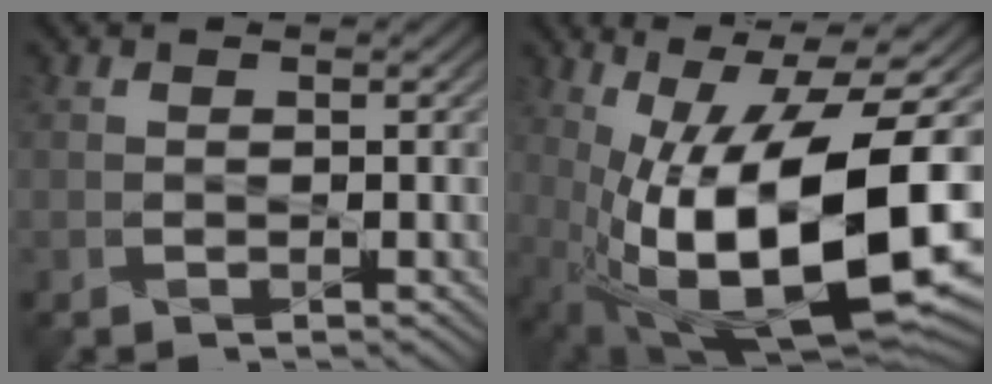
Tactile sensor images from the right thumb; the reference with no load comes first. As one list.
[{"total": 19.0, "force": [-2.3, 7.4, 17.4], "torque": [-0.279, -0.025, -0.028]}]